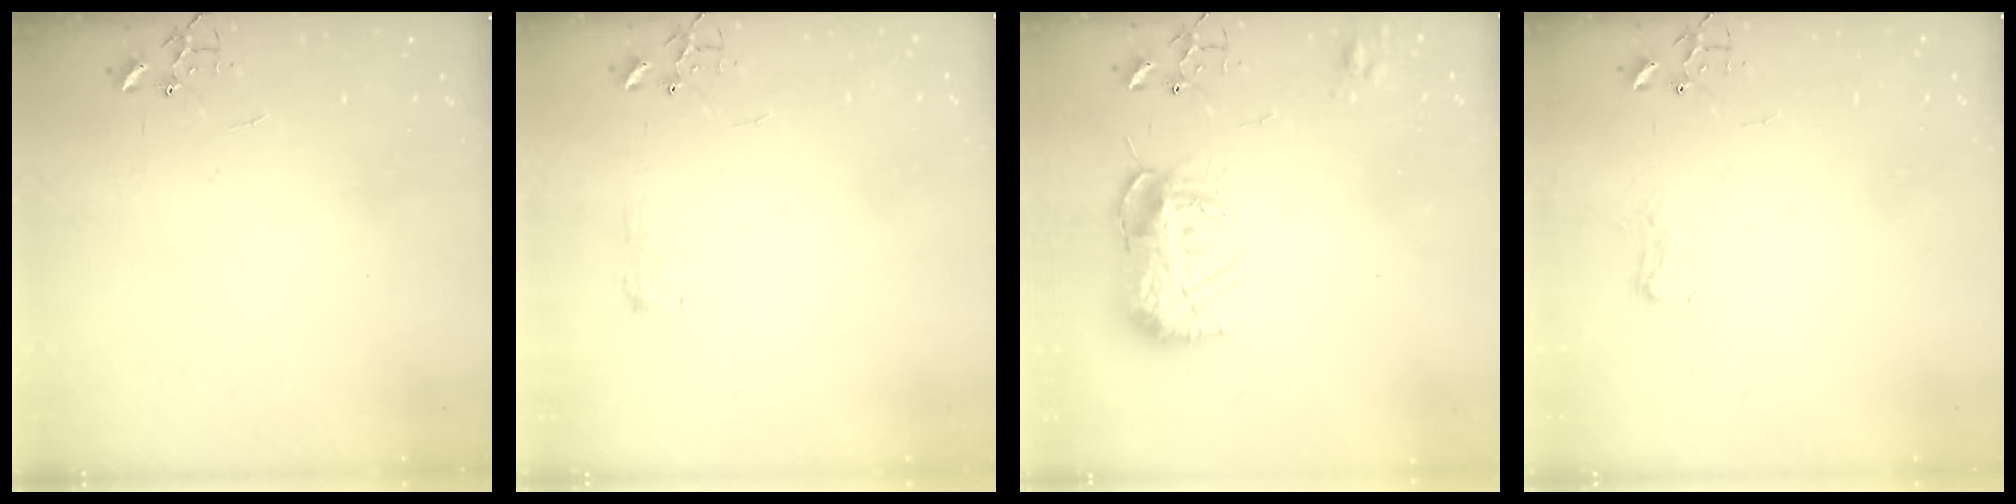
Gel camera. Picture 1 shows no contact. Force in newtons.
{"total": 6.0, "press": 6.0, "slide": 0.6}
{"total": 12.6, "press": 12.6, "slide": 1.1}
{"total": 6.6, "press": 6.6, "slide": 0.5}